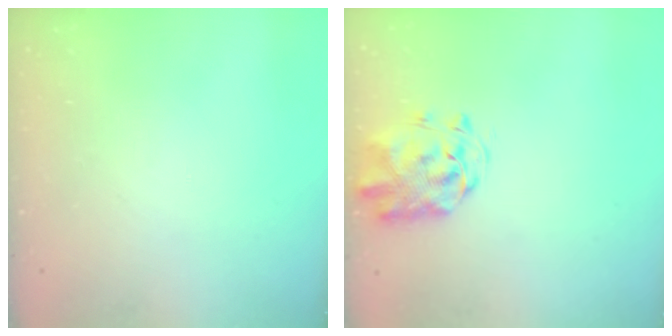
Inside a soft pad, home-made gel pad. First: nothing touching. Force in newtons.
{"total": 2.9, "press": 2.8, "slide": 0.8}